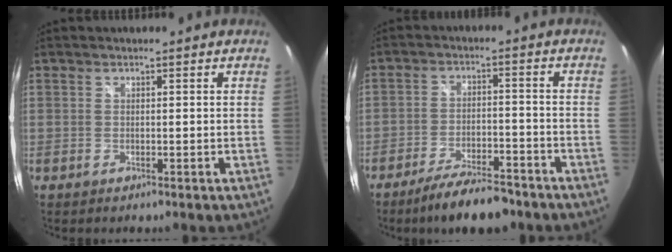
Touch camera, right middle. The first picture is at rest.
{"total": 11.1, "force": [-9.1, 2.9, 5.7], "torque": [-0.115, -0.008, -0.143]}